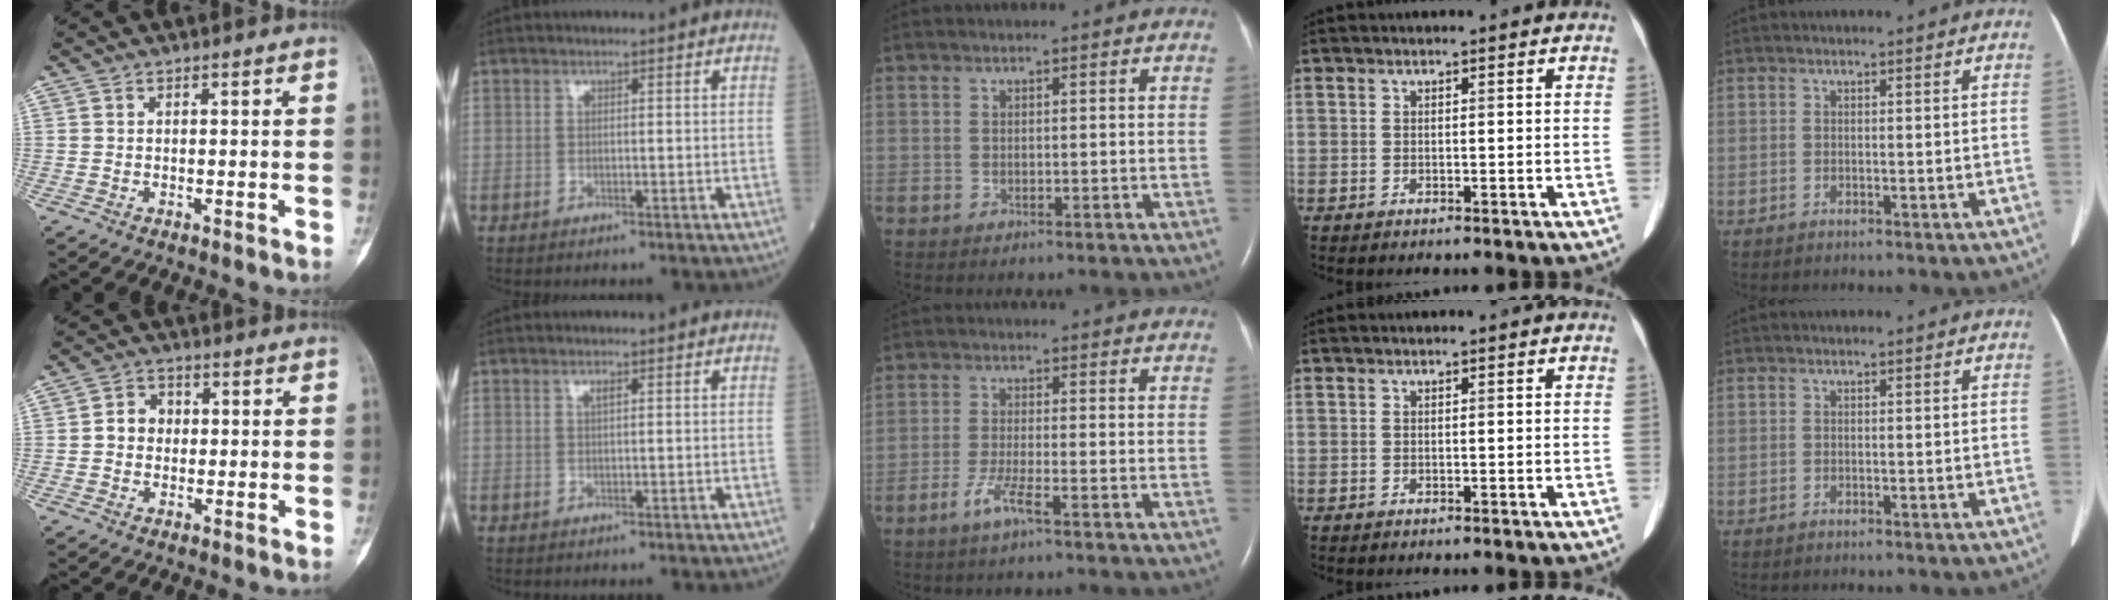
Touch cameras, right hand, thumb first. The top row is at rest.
{"thumb": {"total": 3.9, "force": [0.0, 3.4, 1.9], "torque": [-0.013, 0.013, -0.009]}, "index": {"total": 0.8, "force": [0.4, 0.1, 0.7], "torque": [-0.016, 0.000, 0.006]}, "middle": {"total": 3.6, "force": [-2.2, -0.1, 2.8], "torque": [-0.065, -0.007, -0.047]}}